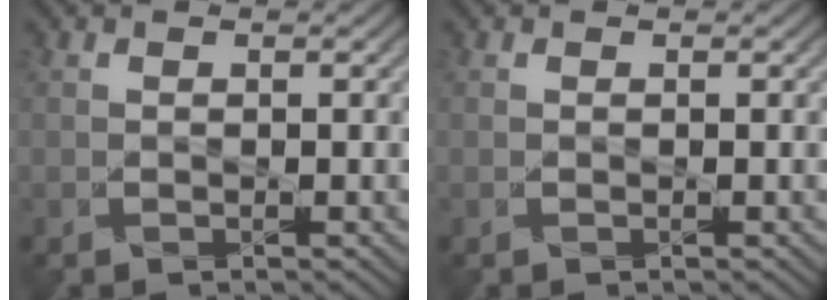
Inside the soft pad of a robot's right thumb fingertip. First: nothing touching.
{"total": 0.0}